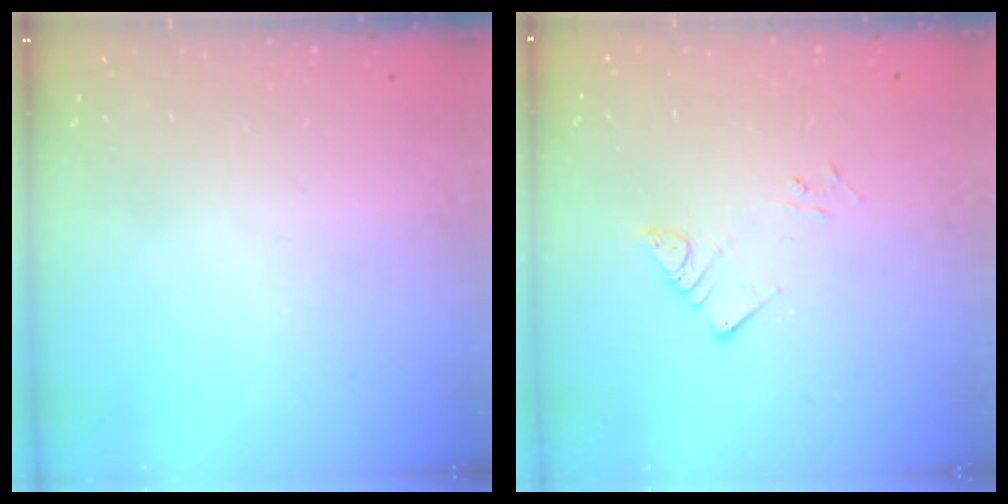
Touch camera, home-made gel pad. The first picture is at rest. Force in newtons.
{"total": 3.7, "press": 3.7, "slide": 0.2}